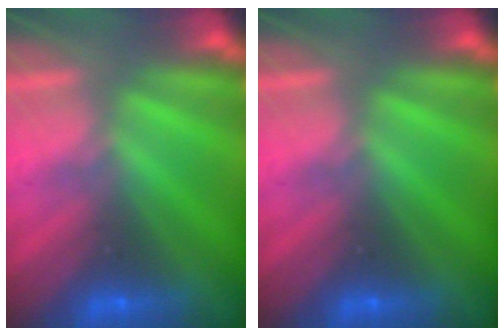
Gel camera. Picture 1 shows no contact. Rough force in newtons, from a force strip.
{"total": 0.0}